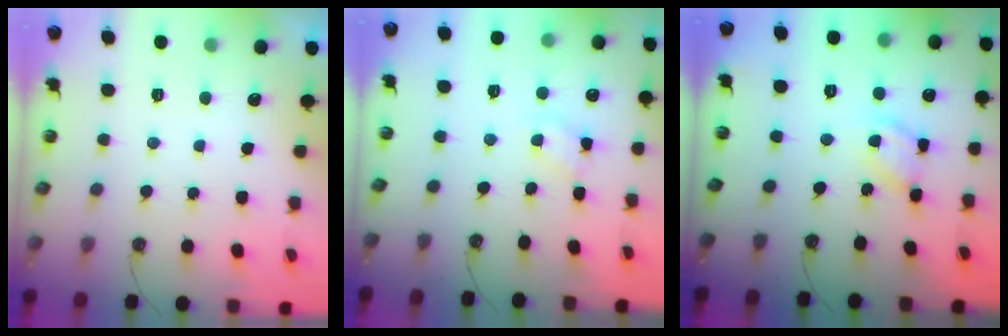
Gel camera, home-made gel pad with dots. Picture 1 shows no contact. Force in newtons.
{"total": 3.0, "press": 3.0, "slide": 0.5}
{"total": 9.7, "press": 9.7, "slide": 0.6}